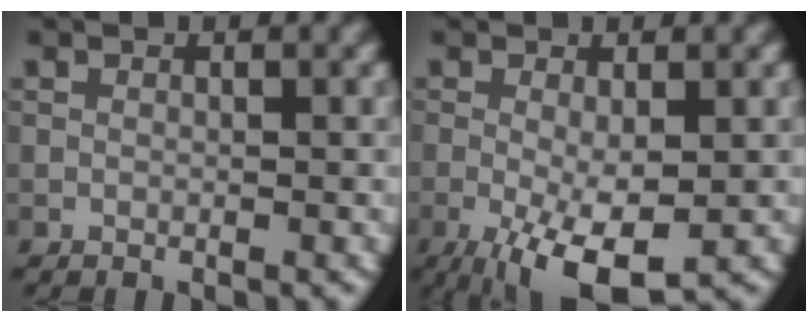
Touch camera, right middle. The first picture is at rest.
{"total": 6.0, "force": [-1.9, 2.0, 5.3], "torque": [-0.106, -0.017, -0.030]}